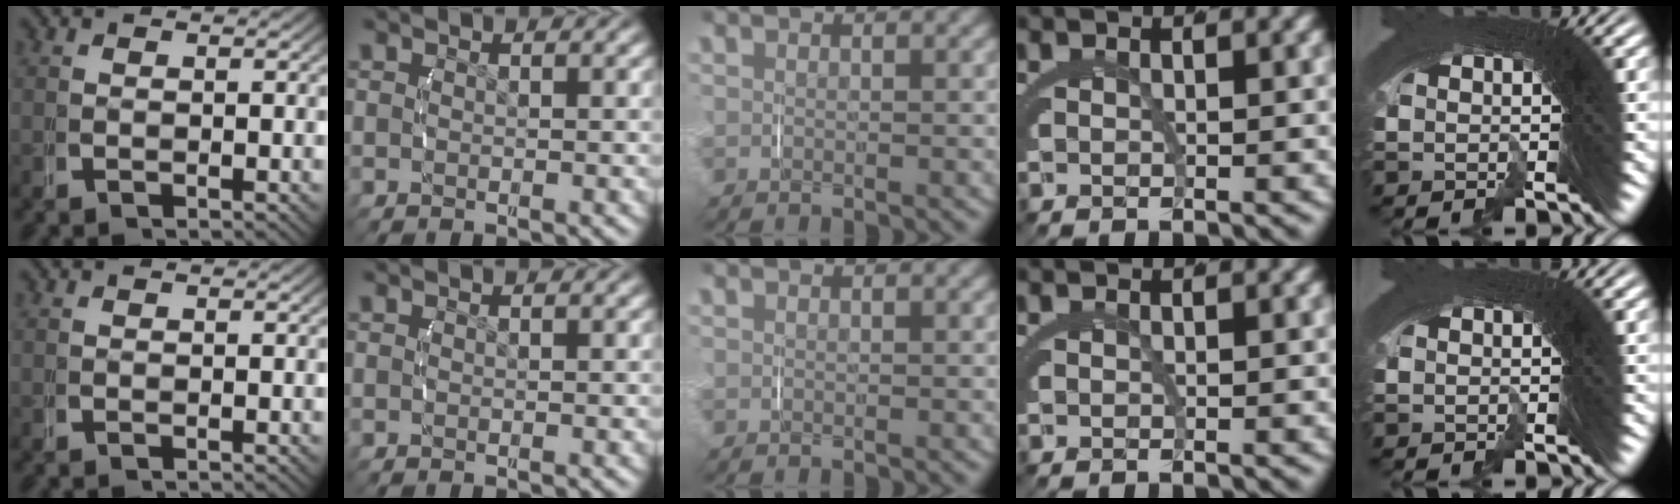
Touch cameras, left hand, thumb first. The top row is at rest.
{}